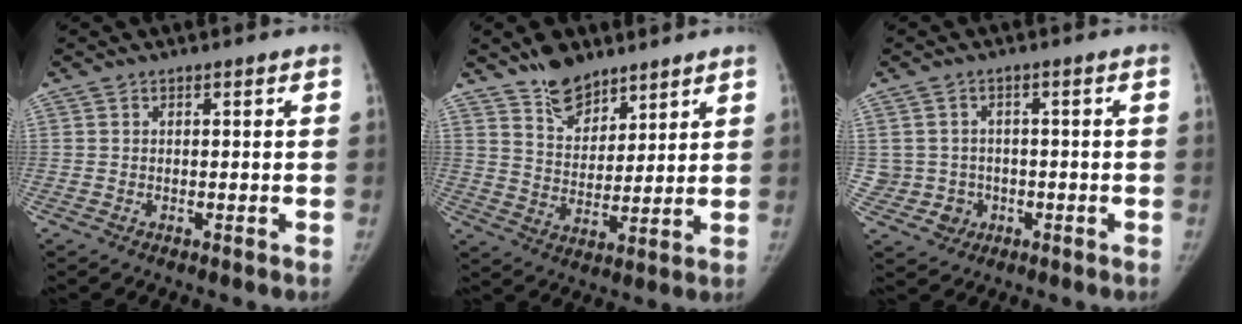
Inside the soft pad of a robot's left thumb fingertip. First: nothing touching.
{"total": 9.2, "force": [7.3, 4.7, 3.2], "torque": [-0.019, -0.053, 0.132]}
{"total": 5.0, "force": [-0.9, 4.9, 0.3], "torque": [0.024, 0.013, -0.009]}